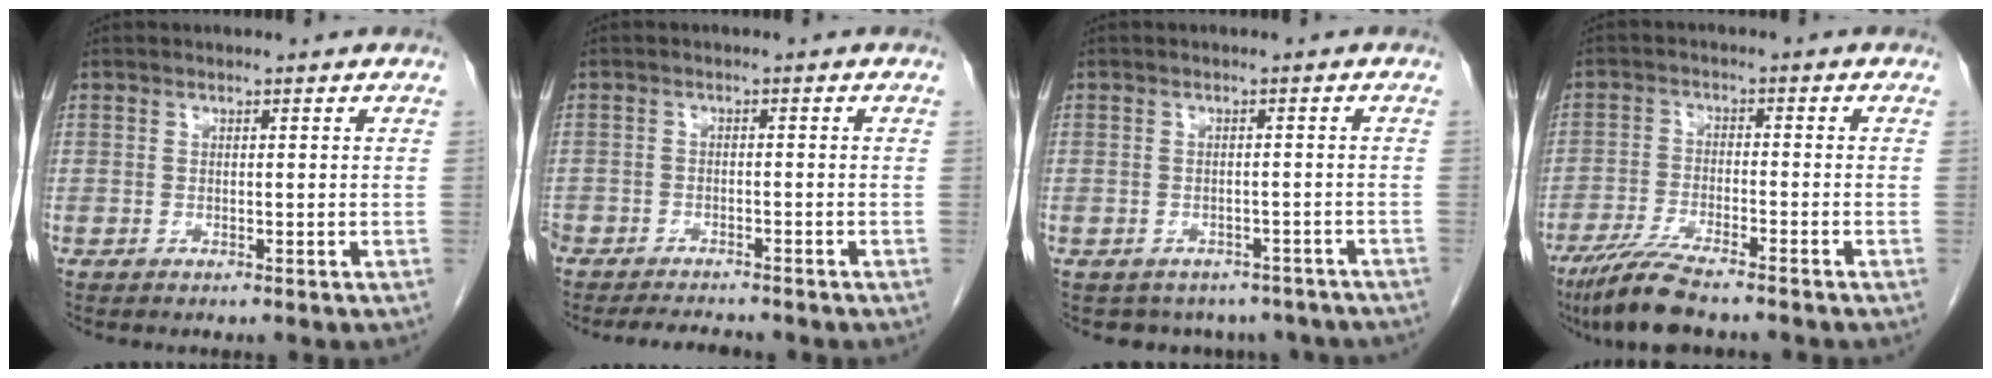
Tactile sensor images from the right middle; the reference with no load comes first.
{"total": 6.1, "force": [-5.6, 1.6, 1.8], "torque": [-0.027, -0.008, -0.087]}
{"total": 8.9, "force": [-7.4, 4.9, 1.3], "torque": [-0.007, 0.010, -0.073]}
{"total": 7.8, "force": [-6.2, 0.7, 4.7], "torque": [-0.088, -0.022, -0.111]}